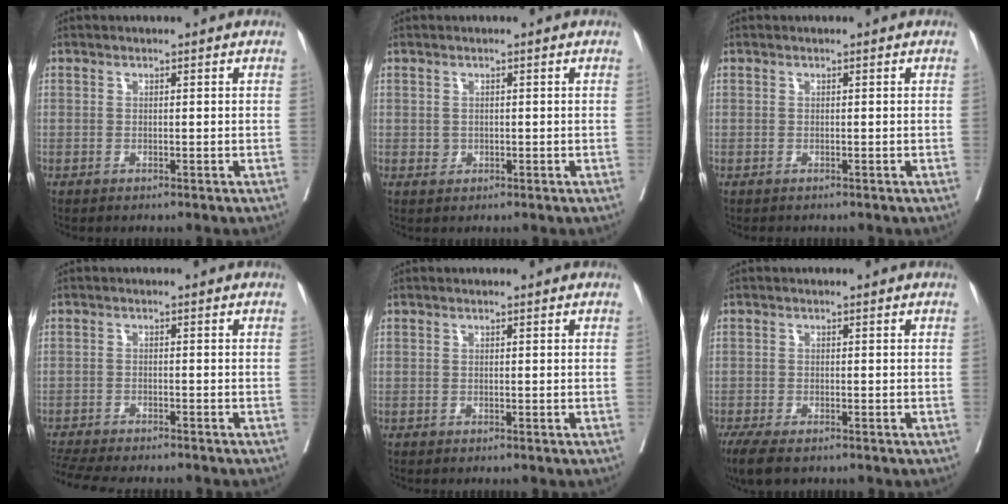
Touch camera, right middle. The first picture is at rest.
{"total": 1.0, "force": [-0.1, 1.0, 0.3], "torque": [-0.005, 0.002, 0.002]}
{"total": 0.7, "force": [-0.6, 0.4, 0.1], "torque": [-0.006, 0.001, -0.011]}
{"total": 12.2, "force": [-11.0, 2.0, 5.0], "torque": [-0.090, -0.015, -0.158]}
{"total": 0.0}
{"total": 5.4, "force": [-4.0, 1.7, 3.2], "torque": [-0.058, -0.015, -0.064]}